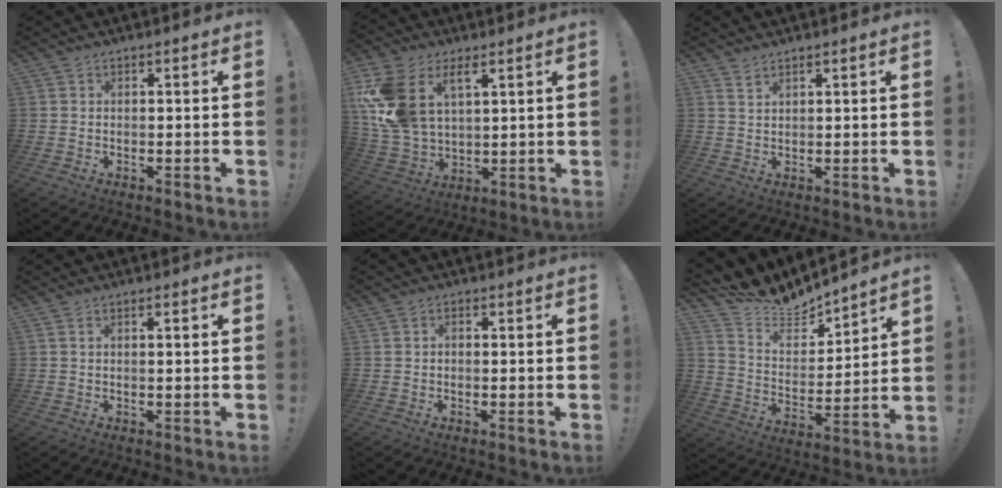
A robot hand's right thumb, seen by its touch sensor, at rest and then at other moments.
{"total": 15.6, "force": [7.0, 10.0, 9.7], "torque": [-0.202, -0.031, 0.135]}
{"total": 2.0, "force": [1.7, 0.5, 0.9], "torque": [-0.017, -0.010, 0.031]}
{"total": 1.4, "force": [0.1, 0.1, 1.4], "torque": [-0.028, 0.001, 0.003]}
{"total": 1.2, "force": [-0.8, 0.6, 0.7], "torque": [-0.019, 0.008, -0.013]}
{"total": 8.7, "force": [8.5, 2.1, 0.4], "torque": [-0.033, -0.085, 0.154]}